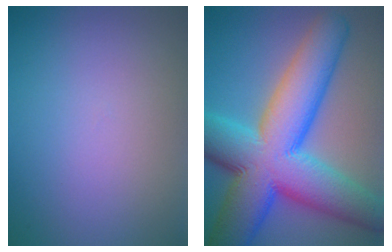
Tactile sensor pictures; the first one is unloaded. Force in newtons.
{"total": 15.1, "press": 15.1, "slide": 0.7}